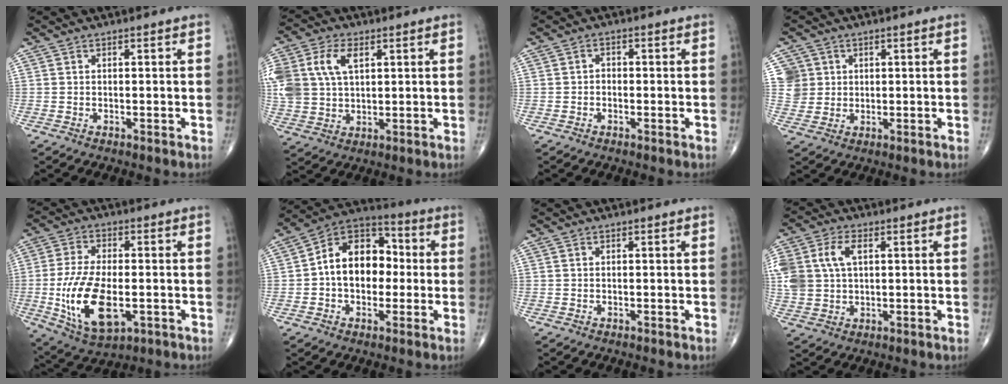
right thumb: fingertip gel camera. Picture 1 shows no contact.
{"total": 15.6, "force": [4.7, 10.4, 10.7], "torque": [-0.258, 0.013, 0.094]}
{"total": 1.3, "force": [-0.5, 1.0, 0.6], "torque": [-0.001, 0.006, -0.013]}
{"total": 5.0, "force": [1.6, 4.7, 0.2], "torque": [0.024, -0.005, 0.031]}
{"total": 15.7, "force": [-3.1, 7.8, 13.2], "torque": [-0.260, -0.004, -0.042]}
{"total": 14.4, "force": [0.1, 10.1, 10.3], "torque": [-0.126, 0.038, -0.011]}
{"total": 0.0}
{"total": 13.1, "force": [3.0, 9.0, 9.0], "torque": [-0.225, 0.010, 0.061]}